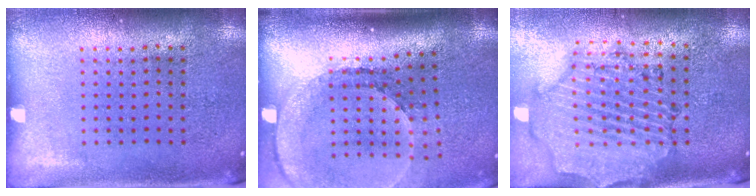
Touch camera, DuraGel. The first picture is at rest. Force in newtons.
{"total": 2.6, "press": 1.8, "slide": 1.9}
{"total": 1.7, "press": 1.6, "slide": 0.3}